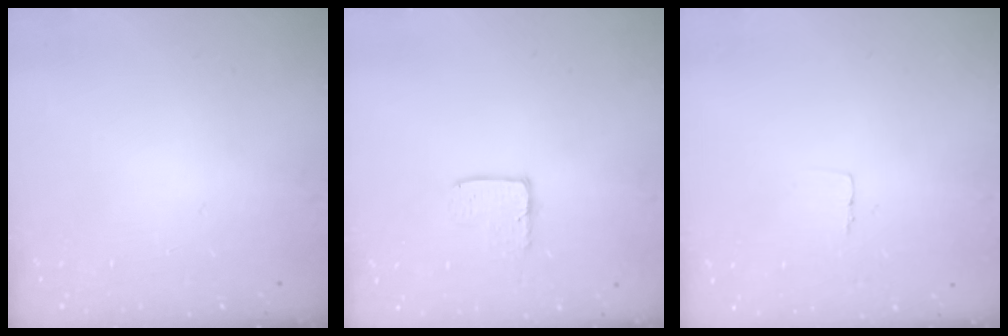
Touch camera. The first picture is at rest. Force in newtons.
{"total": 3.6, "press": 3.6, "slide": 0.3}
{"total": 3.1, "press": 3.1, "slide": 0.2}